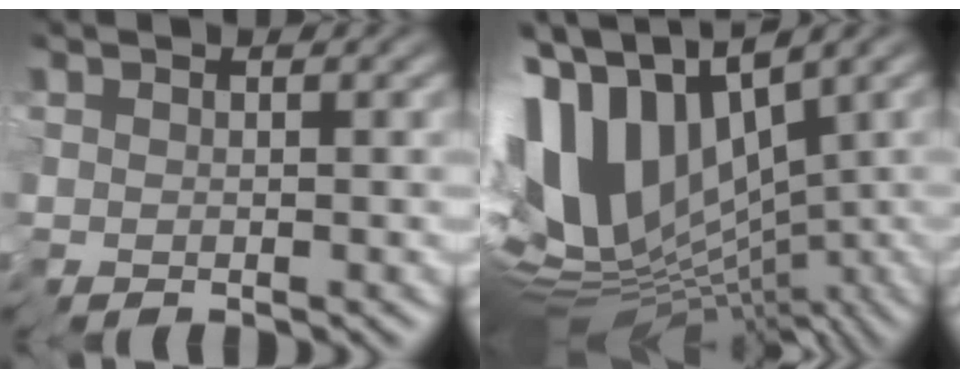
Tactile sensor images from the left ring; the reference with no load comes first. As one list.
[{"total": 13.6, "force": [1.3, 6.9, 11.7], "torque": [-0.232, 0.017, 0.033]}]